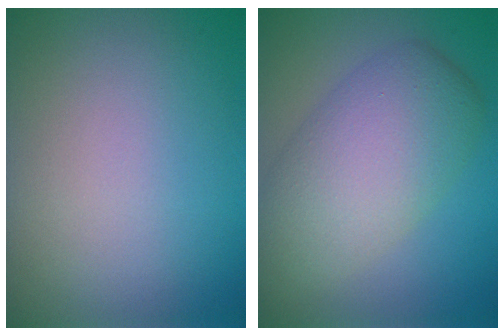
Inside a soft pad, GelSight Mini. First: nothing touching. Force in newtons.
{"total": 7.3, "press": 7.3, "slide": 0.2}